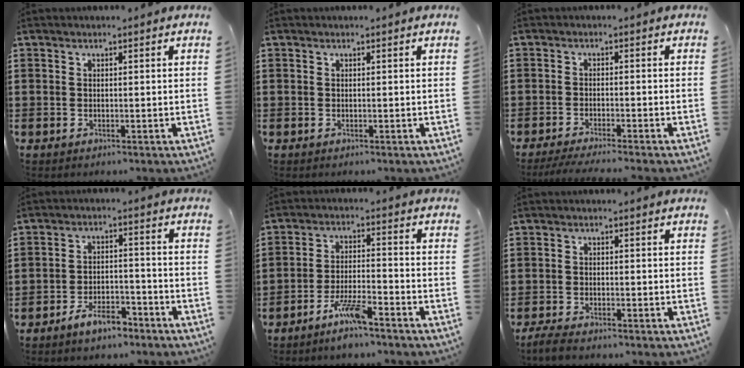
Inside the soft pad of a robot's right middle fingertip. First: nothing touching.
{"total": 0.0}
{"total": 2.9, "force": [-2.7, -0.1, 1.2], "torque": [-0.018, -0.001, -0.053]}
{"total": 5.6, "force": [-4.8, 1.8, 2.3], "torque": [-0.048, 0.010, -0.094]}
{"total": 5.7, "force": [-4.3, 0.7, 3.7], "torque": [-0.082, -0.004, -0.082]}
{"total": 2.4, "force": [-2.2, 0.4, 0.8], "torque": [-0.022, 0.003, -0.048]}